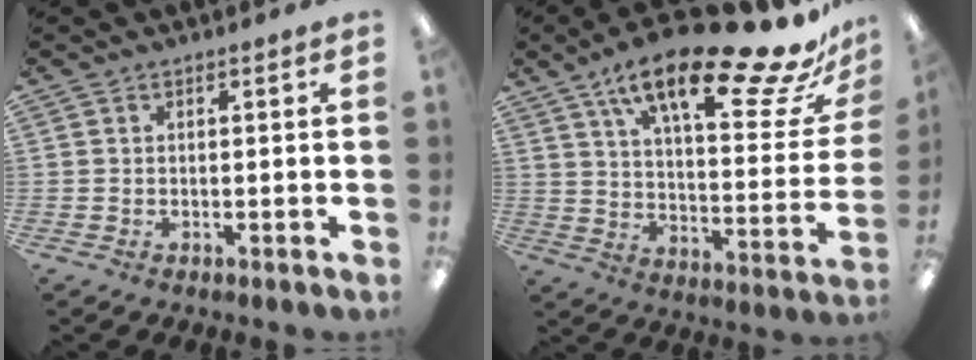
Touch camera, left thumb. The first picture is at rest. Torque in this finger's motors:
{"motor_torque": [0.41, 0.42, 1.52, -1.25, 0.16]}